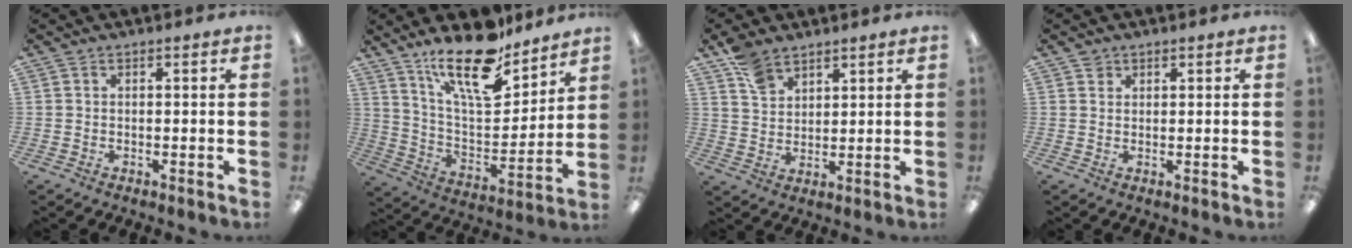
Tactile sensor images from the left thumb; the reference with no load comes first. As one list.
[{"total": 19.4, "force": [14.3, 6.9, 11.2], "torque": [-0.196, -0.088, 0.244]}, {"total": 7.3, "force": [5.4, 4.2, 2.6], "torque": [-0.053, -0.020, 0.104]}, {"total": 1.4, "force": [1.0, 0.9, 0.0], "torque": [-0.001, -0.001, 0.020]}]